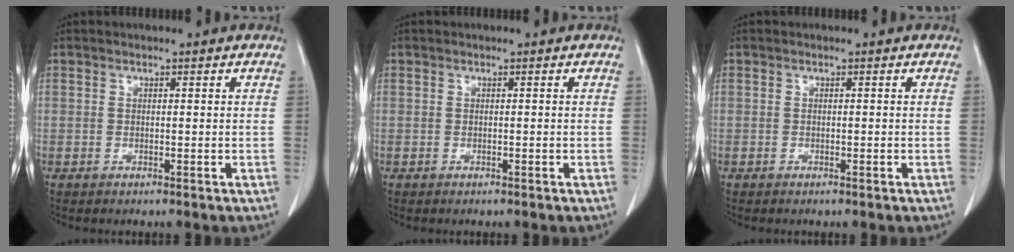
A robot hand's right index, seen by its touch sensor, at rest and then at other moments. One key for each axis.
{"total": 0.0}
{"total": 0.0}